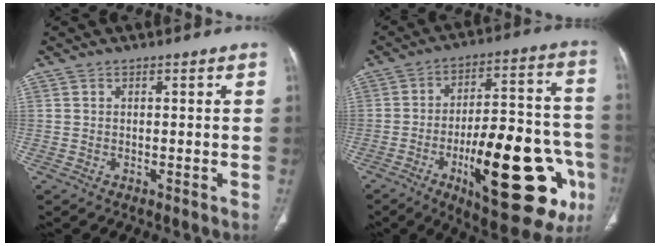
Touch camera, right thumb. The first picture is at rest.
{"total": 28.5, "force": [-10.0, 10.2, 24.6], "torque": [-0.313, 0.037, -0.128]}